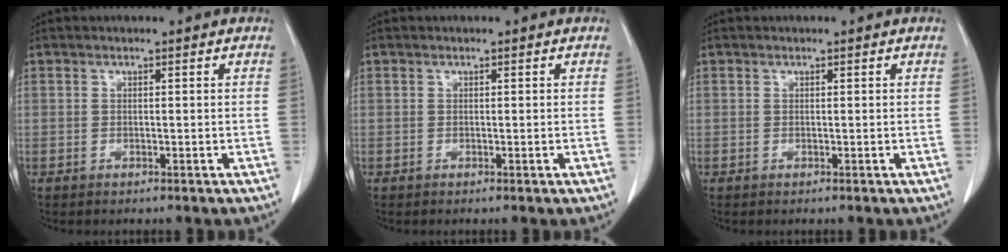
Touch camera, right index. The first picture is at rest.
{"total": 0.0}
{"total": 0.0}